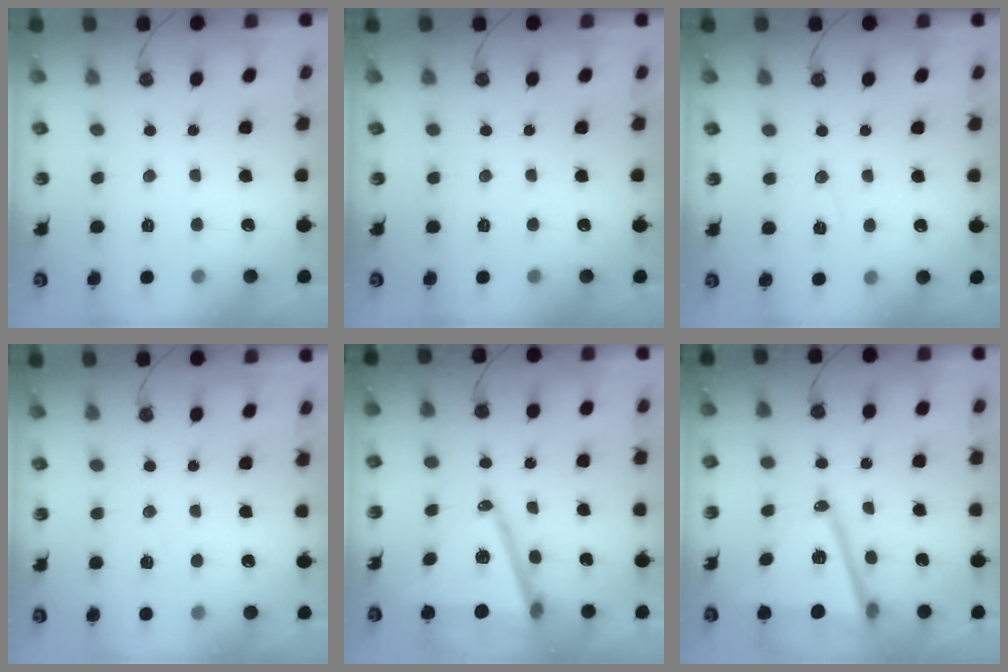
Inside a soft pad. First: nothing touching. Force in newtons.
{"total": 0.0}
{"total": 6.3, "press": 4.2, "slide": 4.6}
{"total": 5.0, "press": 4.9, "slide": 0.9}
{"total": 16.0, "press": 15.5, "slide": 3.7}
{"total": 14.2, "press": 13.7, "slide": 3.8}